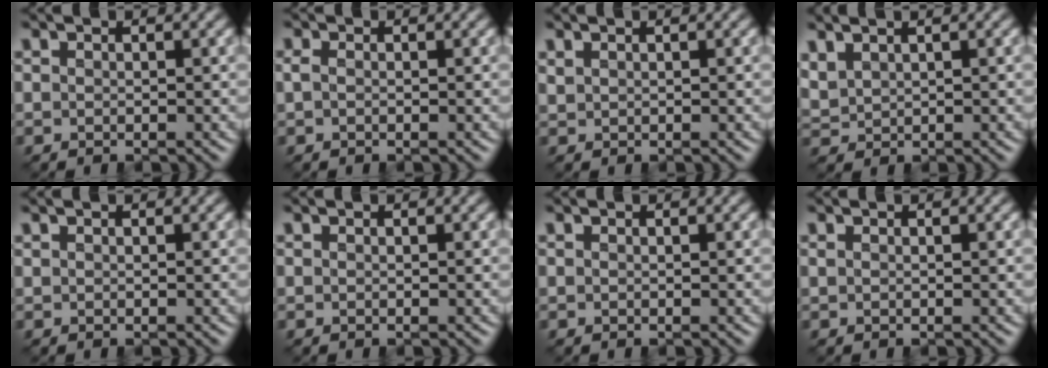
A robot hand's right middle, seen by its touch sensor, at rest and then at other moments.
{"total": 0.8, "force": [-0.1, 0.6, 0.6], "torque": [-0.015, -0.001, -0.003]}
{"total": 0.5, "force": [0.5, 0.2, 0.1], "torque": [-0.008, -0.001, 0.015]}
{"total": 2.1, "force": [1.5, 1.1, 1.0], "torque": [-0.028, 0.010, 0.037]}
{"total": 0.0}
{"total": 0.0}
{"total": 0.0}
{"total": 0.0}